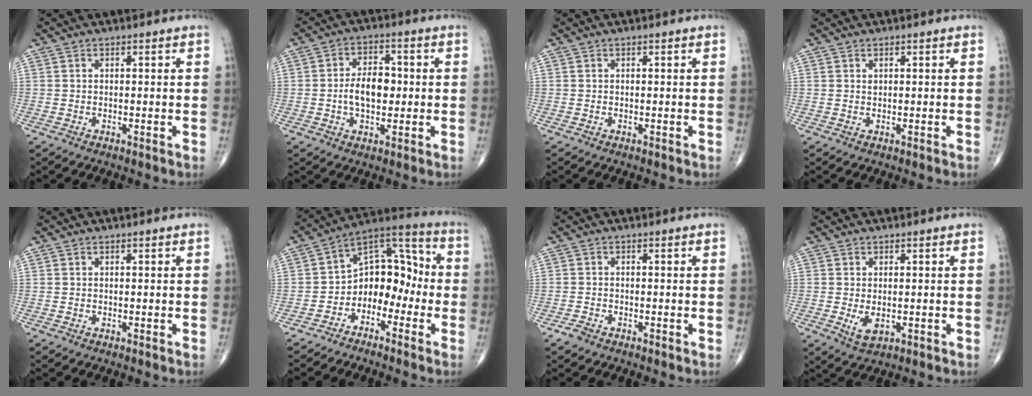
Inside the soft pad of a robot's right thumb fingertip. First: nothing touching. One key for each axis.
{"total": 8.0, "fx": -0.4, "fy": 4.8, "fz": 6.3, "tx": -0.094, "ty": 0.013, "tz": -0.010}
{"total": 0.0}
{"total": 0.5, "fx": 0.3, "fy": 0.3, "fz": 0.3, "tx": -0.003, "ty": -0.001, "tz": 0.006}
{"total": 0.0}
{"total": 11.4, "fx": -3.3, "fy": 8.1, "fz": 7.3, "tx": -0.069, "ty": 0.072, "tz": -0.072}
{"total": 1.6, "fx": -1.2, "fy": 0.9, "fz": 0.8, "tx": -0.018, "ty": 0.002, "tz": -0.022}
{"total": 3.5, "fx": -0.5, "fy": 1.9, "fz": 2.8, "tx": -0.045, "ty": -0.008, "tz": -0.001}